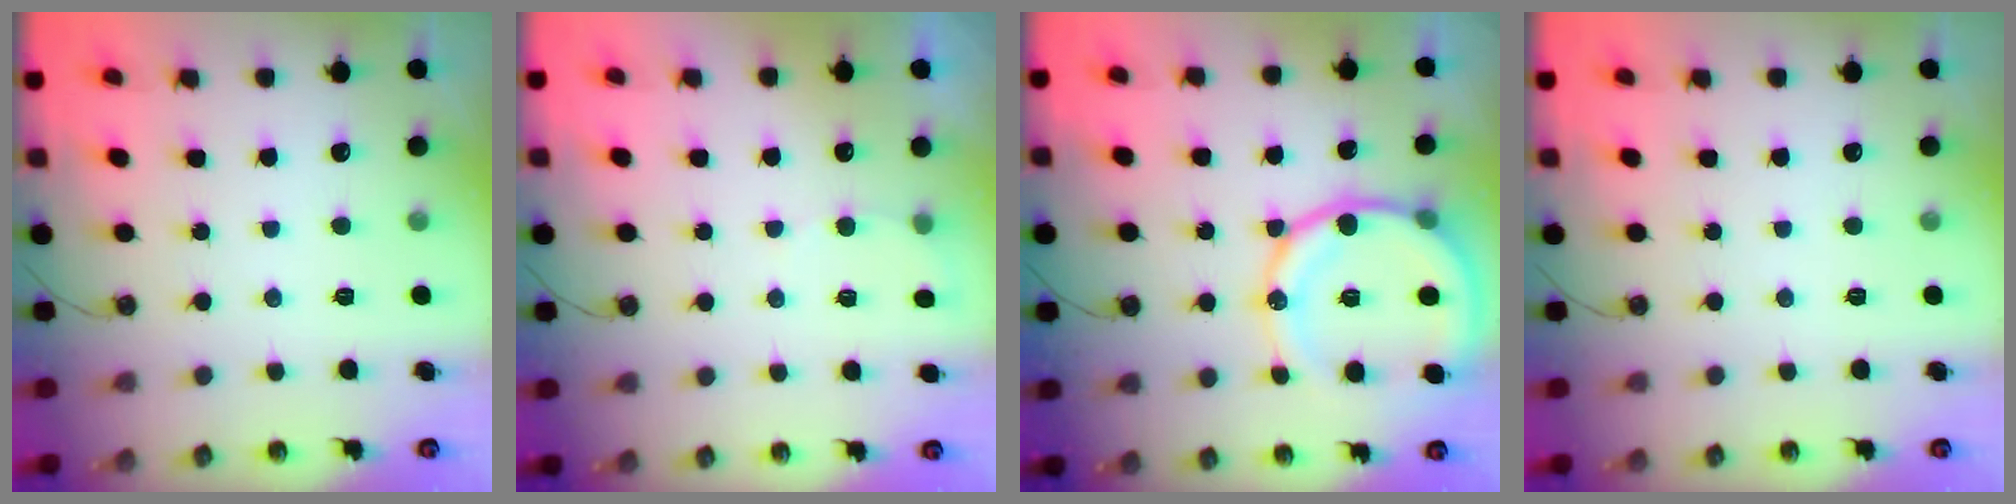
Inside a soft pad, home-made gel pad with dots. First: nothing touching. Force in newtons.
{"total": 4.3, "press": 4.1, "slide": 1.3}
{"total": 17.4, "press": 17.0, "slide": 3.7}
{"total": 0.0}